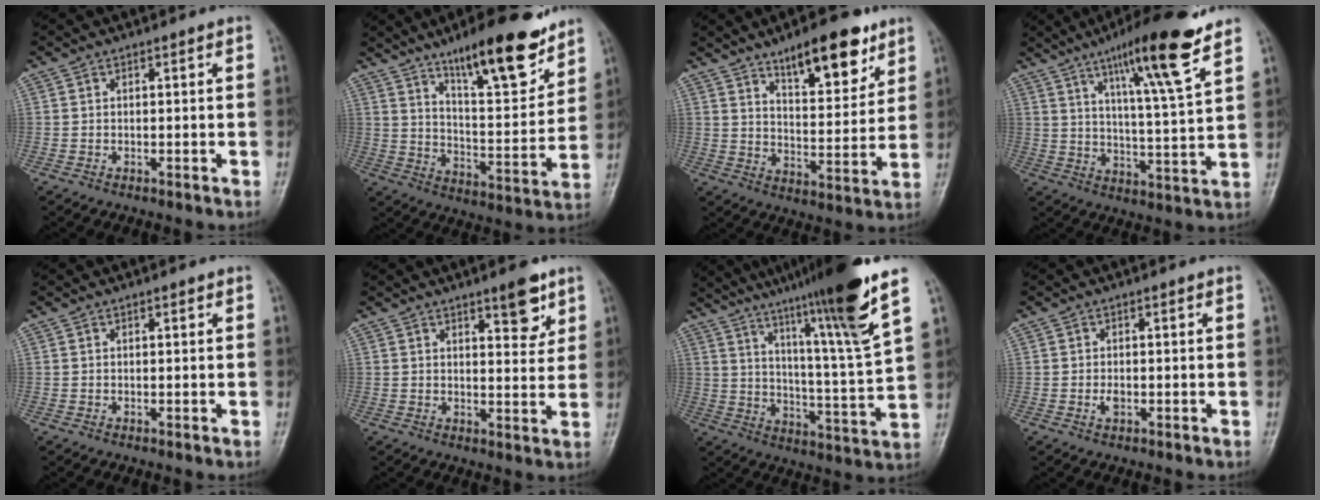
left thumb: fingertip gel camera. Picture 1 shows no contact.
{"total": 18.1, "force": [12.6, 4.6, 12.2], "torque": [-0.154, -0.077, 0.206]}
{"total": 14.1, "force": [9.1, 5.0, 9.6], "torque": [-0.108, -0.053, 0.142]}
{"total": 16.0, "force": [10.0, 1.5, 12.4], "torque": [-0.191, -0.052, 0.160]}
{"total": 0.8, "force": [0.5, 0.3, 0.5], "torque": [-0.007, -0.001, 0.006]}
{"total": 6.5, "force": [4.1, 2.2, 4.5], "torque": [-0.043, -0.025, 0.053]}
{"total": 21.0, "force": [14.3, 0.1, 15.3], "torque": [-0.223, -0.072, 0.219]}
{"total": 1.5, "force": [-0.2, 0.9, 1.2], "torque": [-0.021, -0.002, -0.005]}